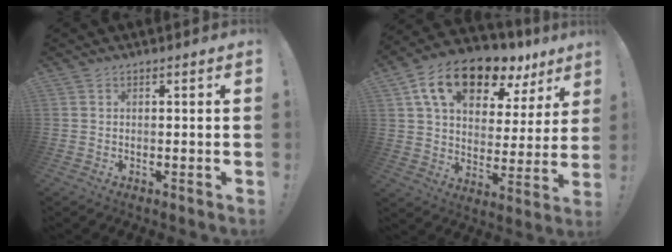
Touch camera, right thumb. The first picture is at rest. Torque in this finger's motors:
{"motor_torque": [0.09, 1.37, 0.97, 0.25, 0.12]}